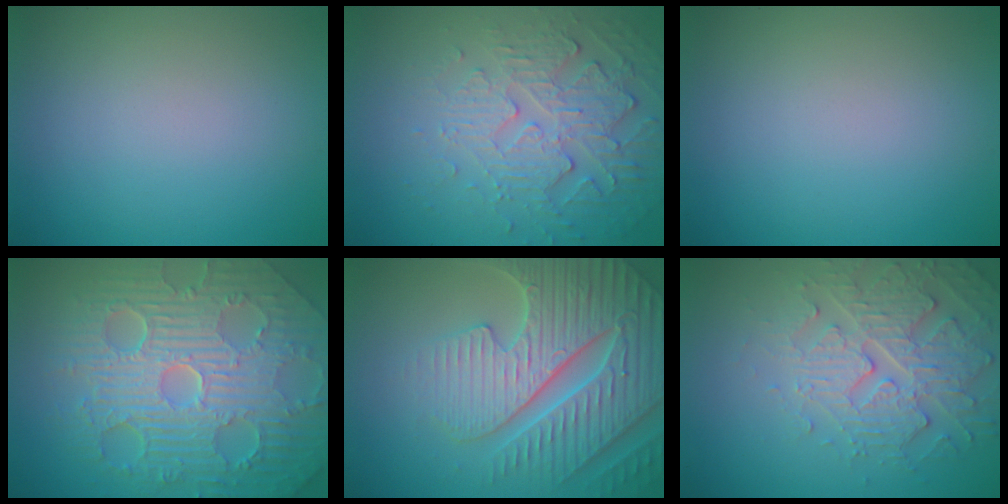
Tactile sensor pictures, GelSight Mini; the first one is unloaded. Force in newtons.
{"total": 5.7, "press": 3.7, "slide": 4.3}
{"total": 0.0}
{"total": 11.2, "press": 7.2, "slide": 8.6}
{"total": 7.6, "press": 7.4, "slide": 1.8}
{"total": 4.8, "press": 4.0, "slide": 2.6}